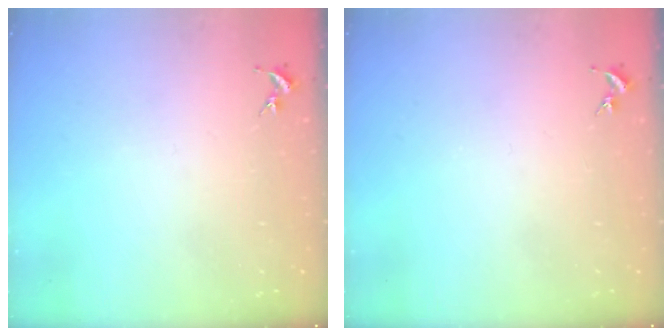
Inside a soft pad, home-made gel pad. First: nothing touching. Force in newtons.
{"total": 0.0}